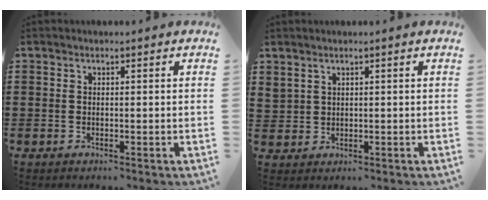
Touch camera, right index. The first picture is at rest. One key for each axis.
{"total": 1.7, "fx": 1.4, "fy": 1.0, "fz": 0.3, "tx": -0.011, "ty": 0.005, "tz": 0.027}